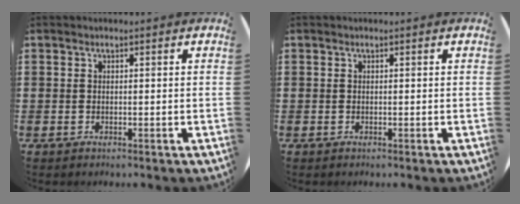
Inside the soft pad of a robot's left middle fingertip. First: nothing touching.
{"total": 0.0}